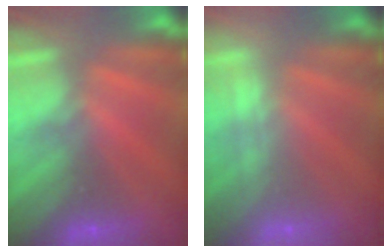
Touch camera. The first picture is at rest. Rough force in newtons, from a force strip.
{"total": 2.0}